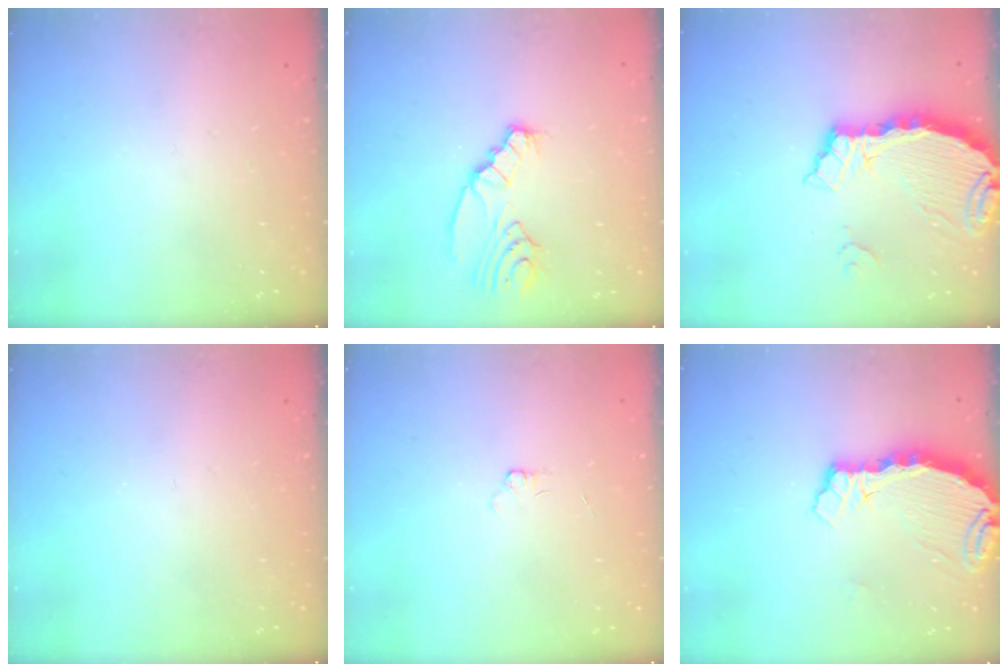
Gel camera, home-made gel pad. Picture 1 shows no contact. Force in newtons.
{"total": 5.1, "press": 5.1, "slide": 0.6}
{"total": 8.1, "press": 8.0, "slide": 0.8}
{"total": 0.0}
{"total": 2.2, "press": 2.1, "slide": 0.3}
{"total": 5.9, "press": 5.9, "slide": 0.5}